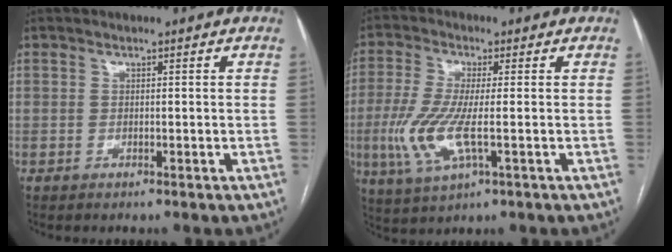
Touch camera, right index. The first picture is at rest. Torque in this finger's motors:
{"motor_torque": [0.37, -0.21, 0.51, 0.21]}